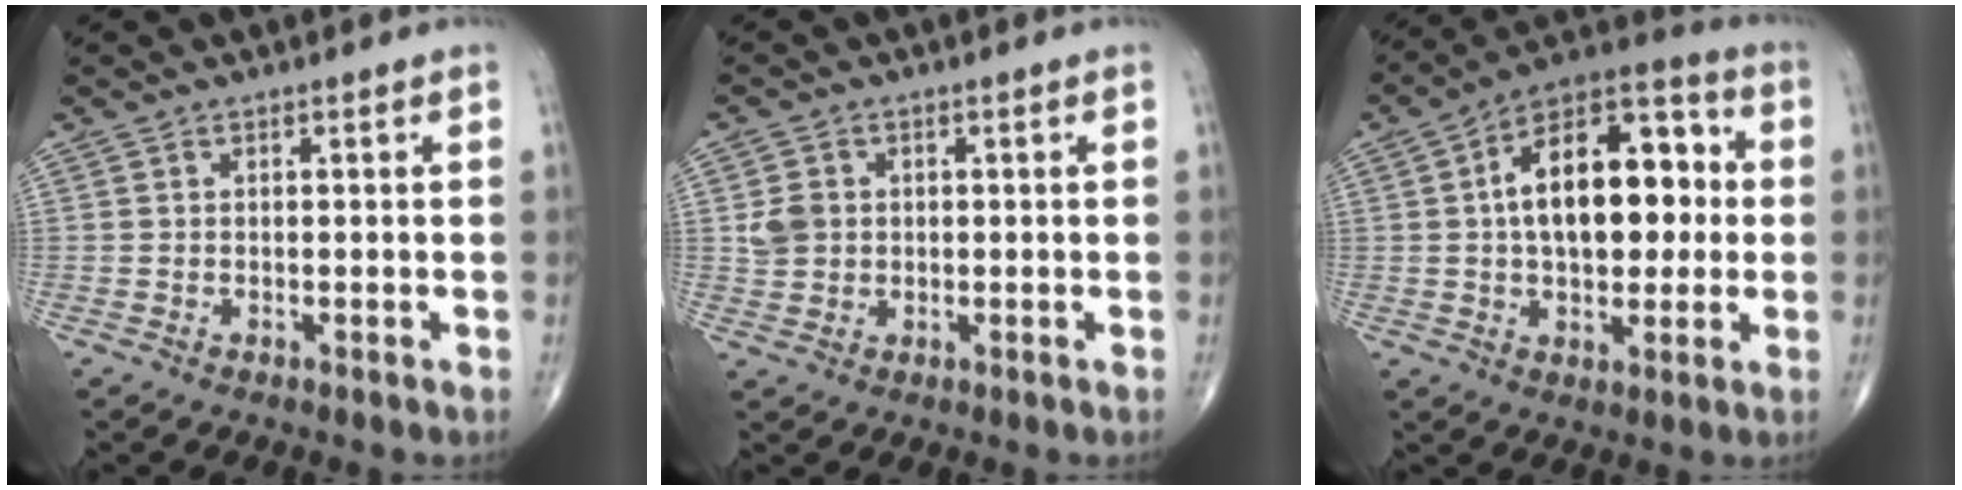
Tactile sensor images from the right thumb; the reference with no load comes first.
{"total": 3.9, "force": [0.5, 3.4, 1.9], "torque": [-0.025, 0.005, 0.013]}
{"total": 19.4, "force": [1.8, 10.8, 16.1], "torque": [-0.220, 0.030, 0.023]}